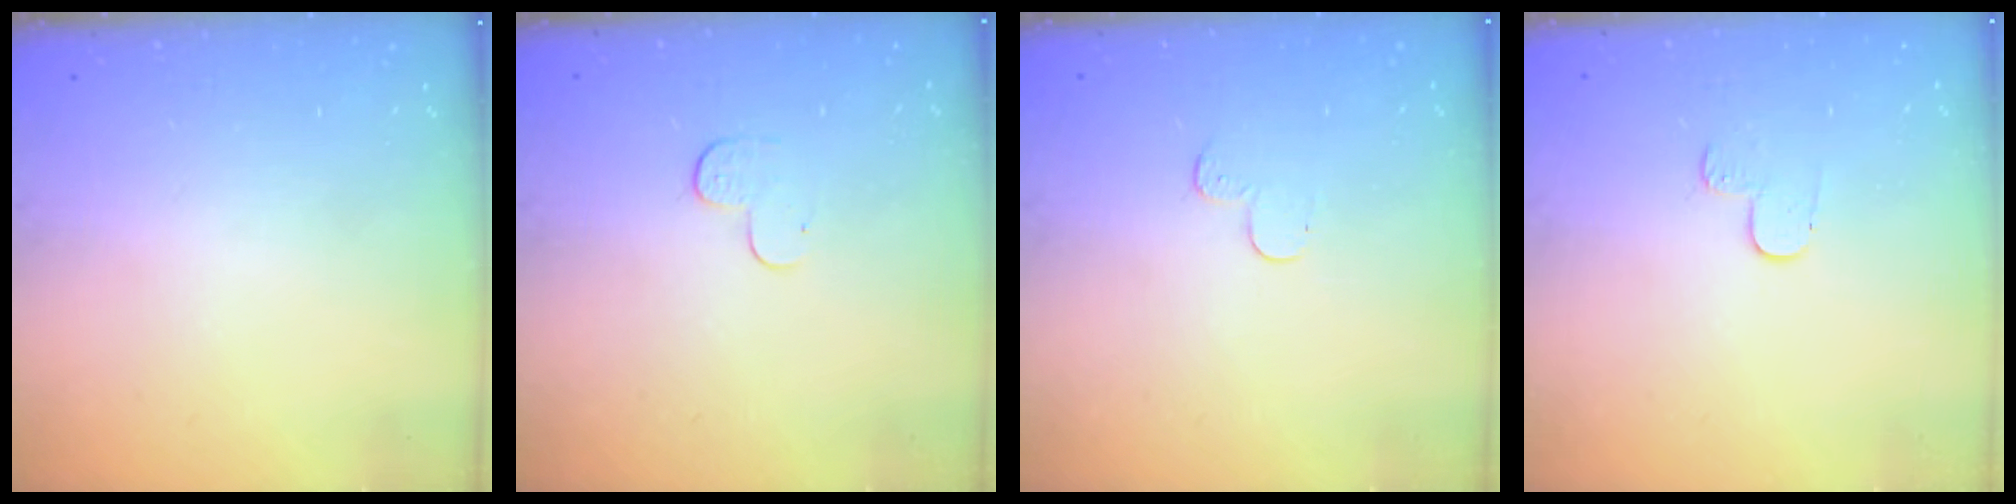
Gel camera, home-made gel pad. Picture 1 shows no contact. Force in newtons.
{"total": 3.1, "press": 3.1, "slide": 0.3}
{"total": 3.2, "press": 3.2, "slide": 0.3}
{"total": 4.1, "press": 4.0, "slide": 0.4}